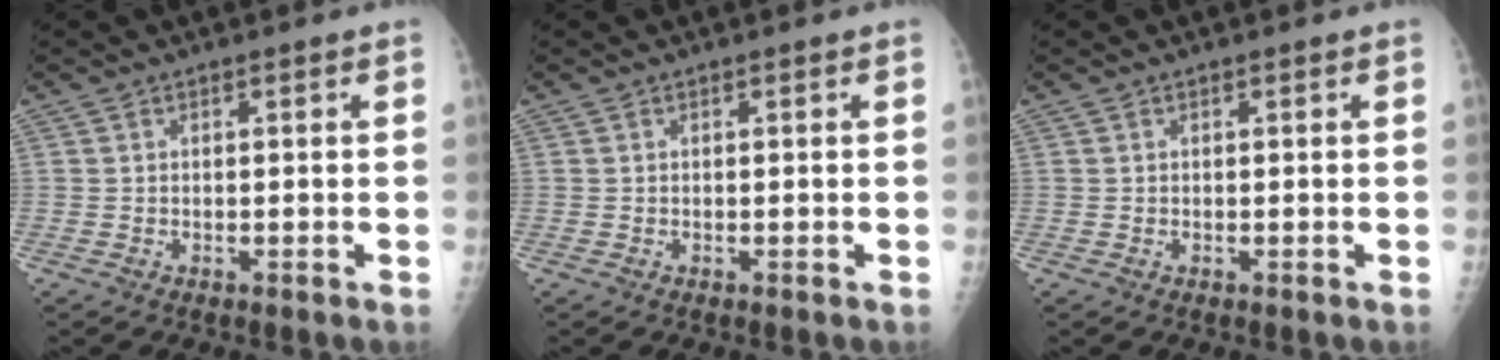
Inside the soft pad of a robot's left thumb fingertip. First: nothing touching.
{"total": 0.0}
{"total": 0.0}